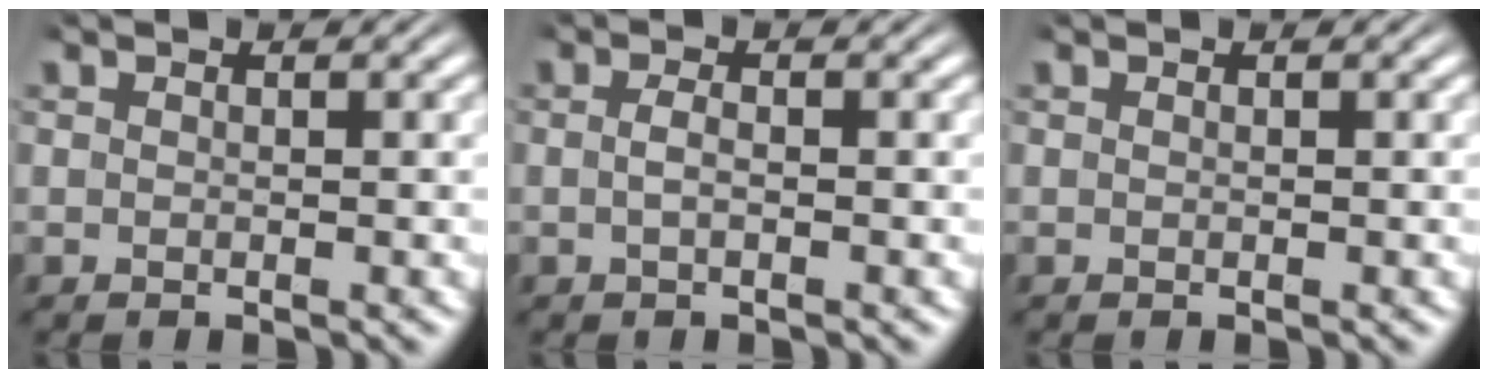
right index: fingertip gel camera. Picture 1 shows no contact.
{"total": 1.2, "force": [-0.6, 0.0, 1.1], "torque": [-0.027, -0.007, -0.006]}
{"total": 0.0}